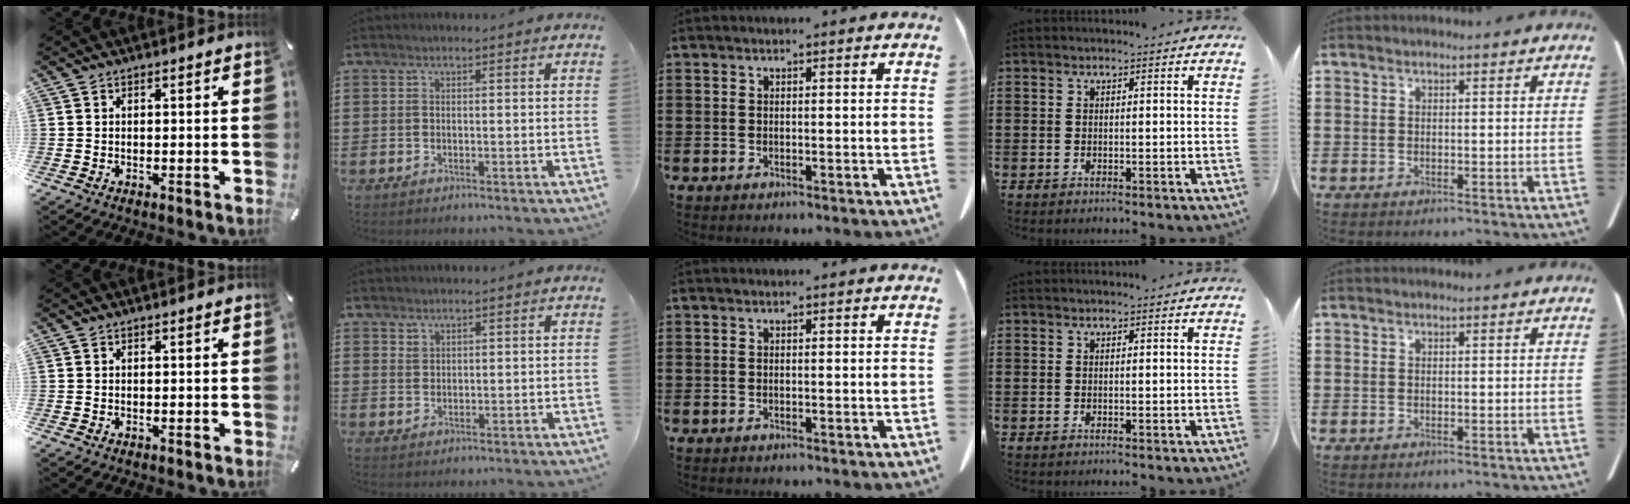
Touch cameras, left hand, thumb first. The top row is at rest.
{"index": {"total": 1.5, "force": [1.3, 0.6, 0.3], "torque": [-0.007, 0.001, 0.026]}}